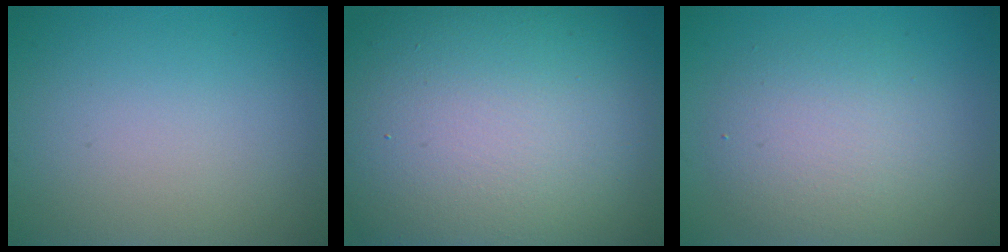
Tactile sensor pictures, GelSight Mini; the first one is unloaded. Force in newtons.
{"total": 18.9, "press": 18.8, "slide": 0.6}
{"total": 4.5, "press": 4.5, "slide": 0.2}